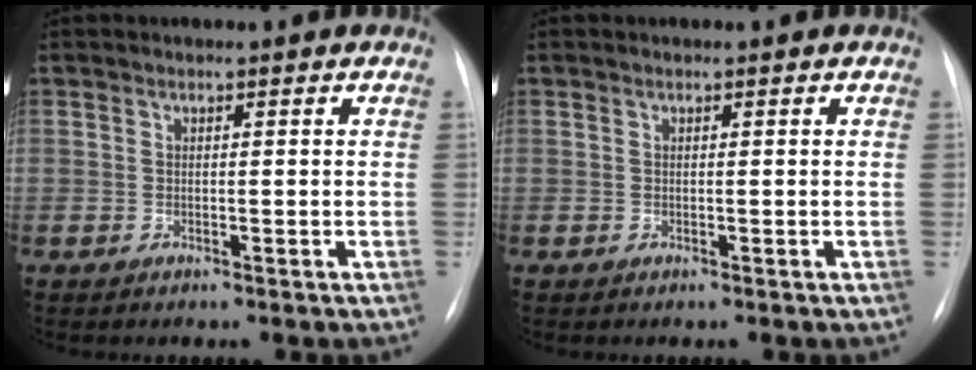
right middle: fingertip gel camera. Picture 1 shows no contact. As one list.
[{"total": 0.0}]